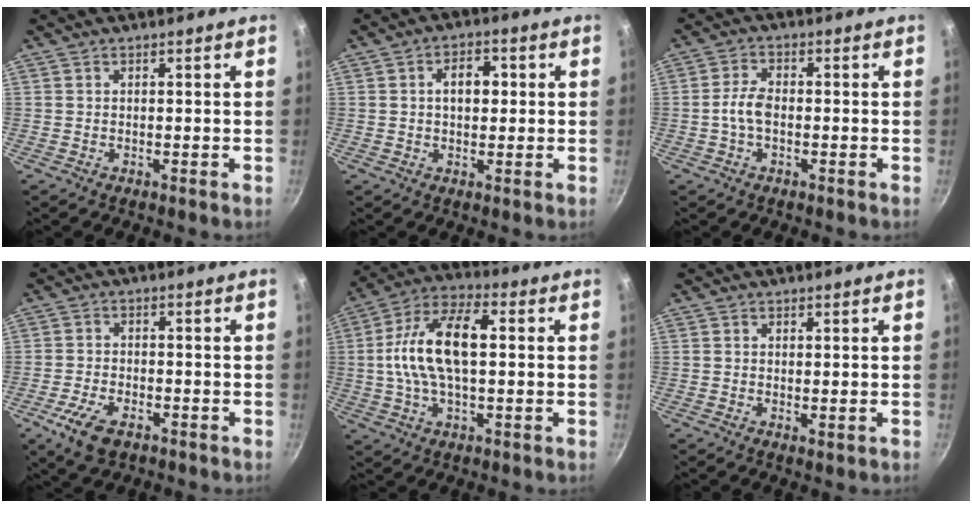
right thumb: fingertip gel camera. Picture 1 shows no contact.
{"total": 5.6, "force": [0.8, 3.7, 4.1], "torque": [-0.041, 0.013, 0.009]}
{"total": 4.4, "force": [-0.8, 2.4, 3.5], "torque": [-0.069, 0.018, -0.022]}
{"total": 7.4, "force": [-3.9, 3.8, 5.1], "torque": [-0.103, 0.011, -0.073]}
{"total": 15.4, "force": [1.2, 7.5, 13.3], "torque": [-0.241, 0.028, 0.007]}
{"total": 0.8, "force": [0.2, 0.4, 0.7], "torque": [-0.012, -0.004, 0.001]}